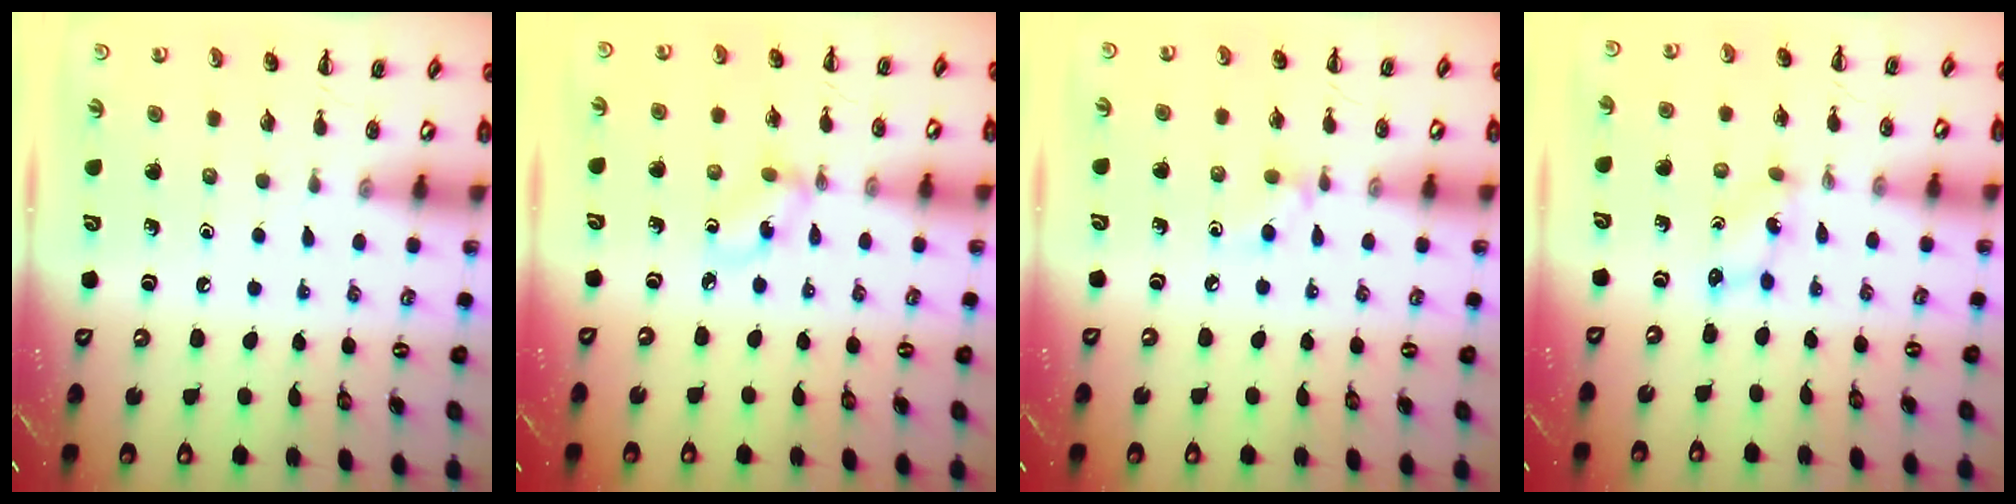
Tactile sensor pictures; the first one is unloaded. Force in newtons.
{"total": 2.4, "press": 2.4, "slide": 0.6}
{"total": 5.3, "press": 4.9, "slide": 1.9}
{"total": 2.0, "press": 2.0, "slide": 0.6}